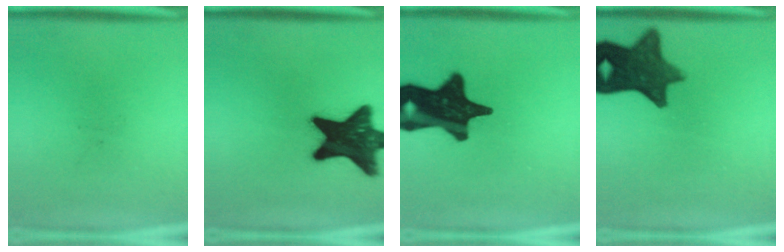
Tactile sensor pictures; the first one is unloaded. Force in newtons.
{"total": 19.0}
{"total": 19.5}
{"total": 12.0}